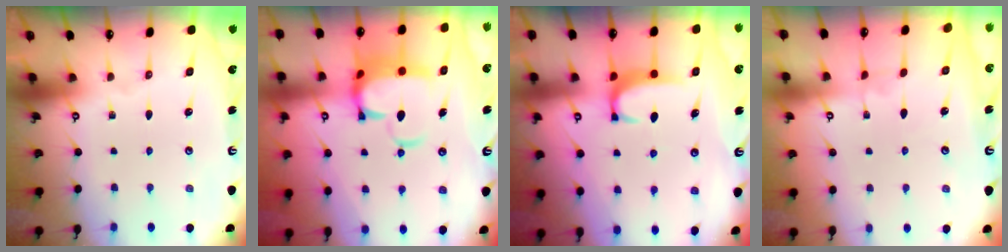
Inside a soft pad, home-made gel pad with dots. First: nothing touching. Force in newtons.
{"total": 8.4, "press": 8.1, "slide": 2.1}
{"total": 1.6, "press": 1.5, "slide": 0.5}
{"total": 2.8, "press": 2.8, "slide": 0.4}